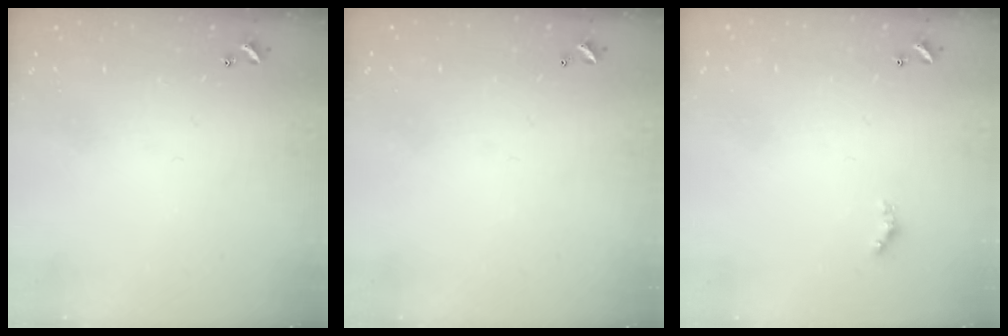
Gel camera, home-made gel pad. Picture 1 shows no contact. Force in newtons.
{"total": 2.7, "press": 2.7, "slide": 0.1}
{"total": 2.5, "press": 2.5, "slide": 0.4}